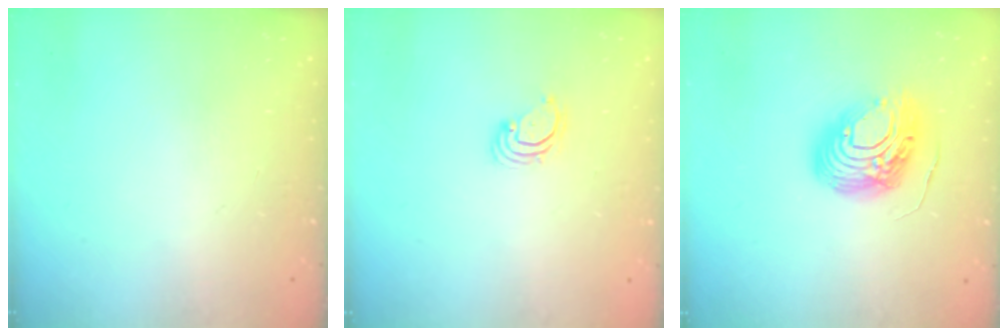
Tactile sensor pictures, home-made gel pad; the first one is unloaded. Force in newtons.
{"total": 3.0, "press": 3.0, "slide": 0.2}
{"total": 15.0, "press": 14.9, "slide": 1.9}